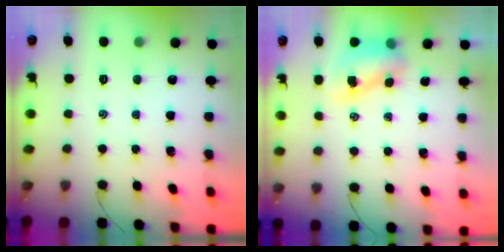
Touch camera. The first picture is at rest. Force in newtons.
{"total": 7.3, "press": 7.3, "slide": 1.0}